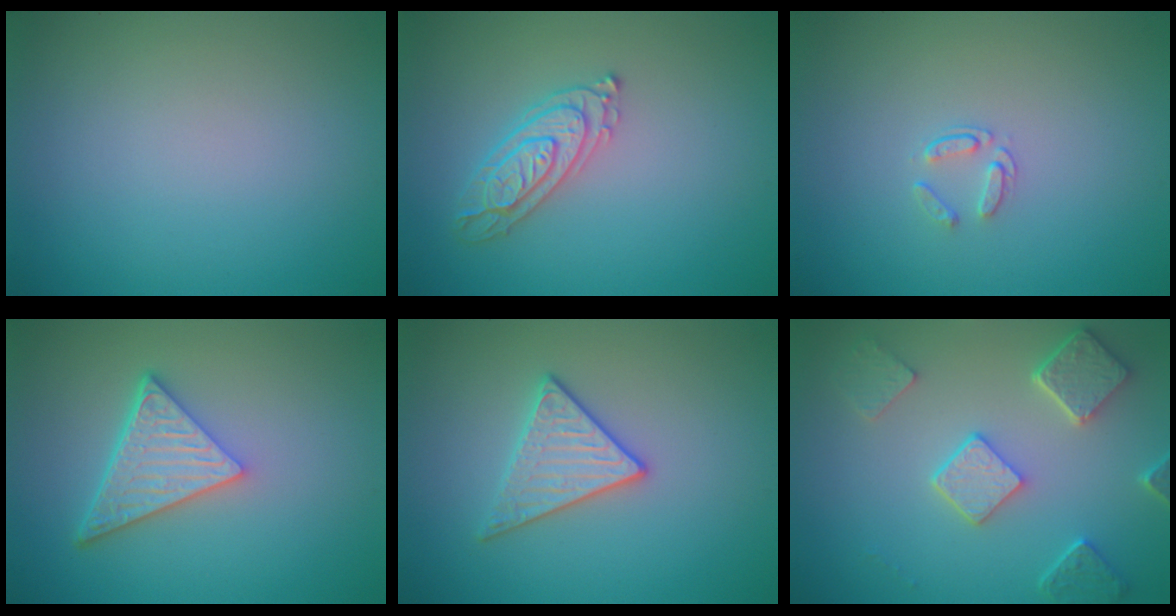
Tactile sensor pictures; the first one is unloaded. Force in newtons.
{"total": 3.0, "press": 2.9, "slide": 0.7}
{"total": 1.1, "press": 0.7, "slide": 0.9}
{"total": 5.4, "press": 4.0, "slide": 3.6}
{"total": 2.9, "press": 2.9, "slide": 0.4}
{"total": 5.0, "press": 3.9, "slide": 3.1}